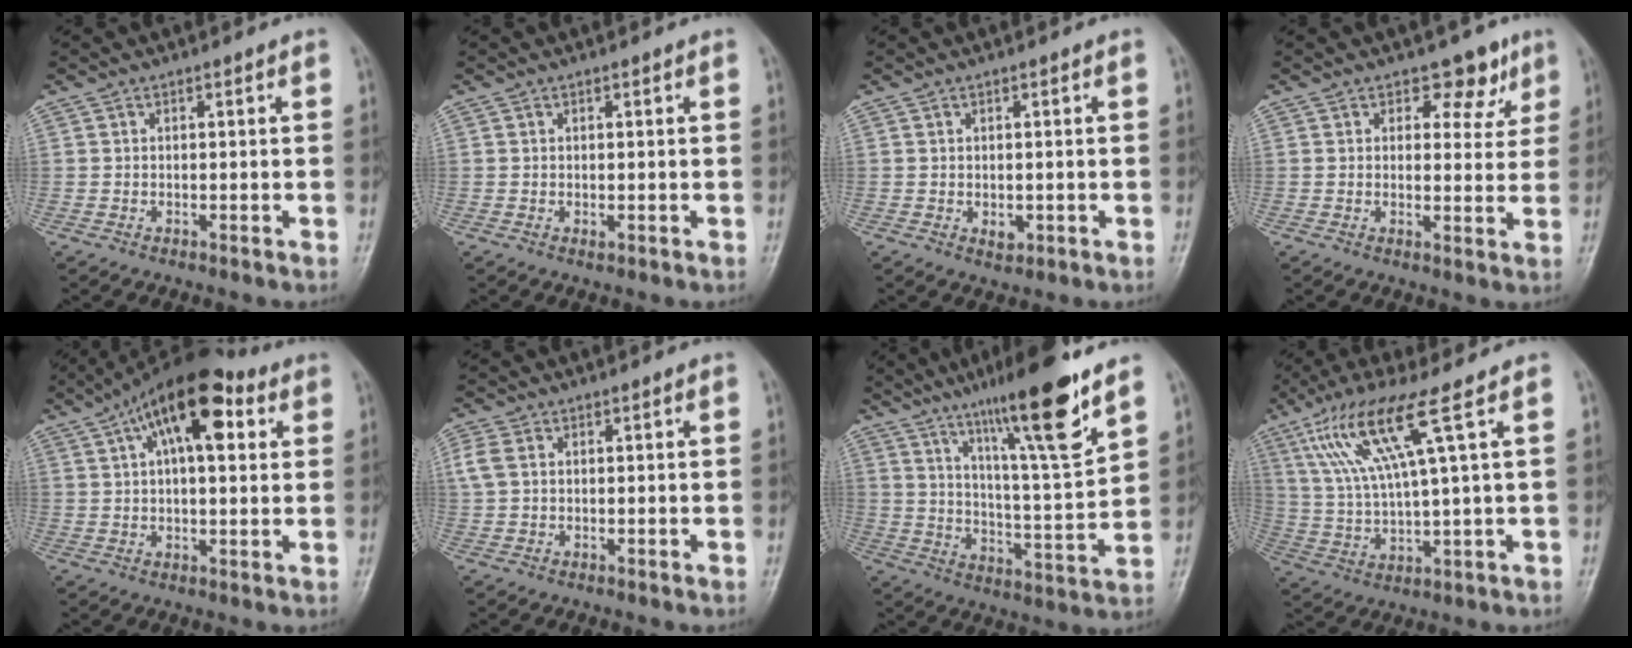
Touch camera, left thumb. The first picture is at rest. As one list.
[{"total": 0.6, "force": [0.0, 0.3, 0.5], "torque": [-0.007, -0.002, 0.003]}, {"total": 2.0, "force": [-0.3, 1.4, 1.4], "torque": [-0.013, -0.002, -0.001]}, {"total": 5.7, "force": [3.5, 3.7, 2.6], "torque": [0.008, -0.014, 0.041]}, {"total": 16.1, "force": [6.5, 7.2, 12.8], "torque": [-0.183, 0.012, 0.094]}, {"total": 2.8, "force": [0.7, 1.9, 2.0], "torque": [-0.060, 0.008, 0.015]}, {"total": 18.5, "force": [11.9, 1.8, 14.1], "torque": [-0.210, -0.061, 0.195]}, {"total": 12.7, "force": [5.9, 0.6, 11.3], "torque": [-0.250, -0.012, 0.121]}]